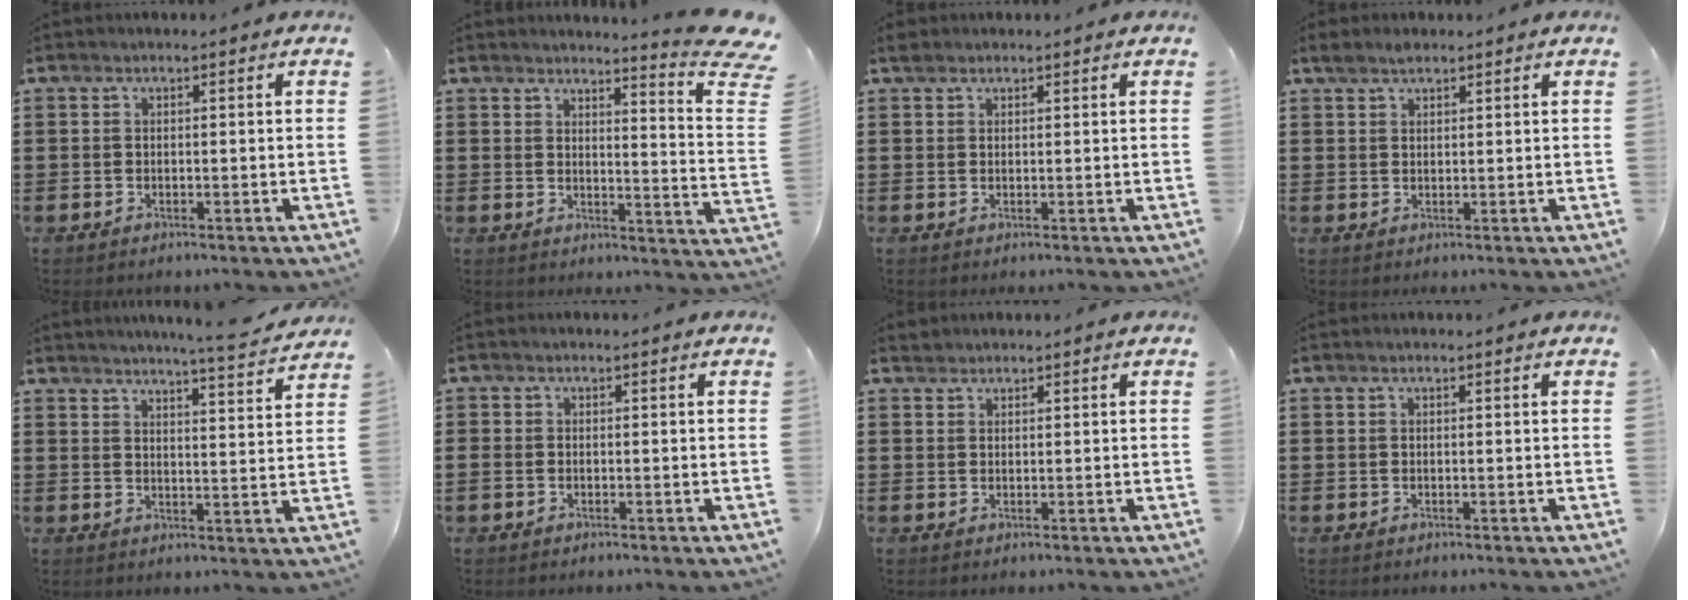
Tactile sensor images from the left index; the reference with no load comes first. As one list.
[{"total": 5.9, "force": [4.8, -0.3, 3.4], "torque": [-0.052, -0.044, 0.075]}, {"total": 1.3, "force": [1.0, 0.7, 0.4], "torque": [-0.011, 0.005, 0.019]}, {"total": 1.8, "force": [1.5, 0.9, 0.5], "torque": [-0.012, 0.002, 0.030]}, {"total": 4.9, "force": [4.6, -0.9, 1.3], "torque": [-0.035, -0.029, 0.079]}, {"total": 1.1, "force": [-0.4, 0.8, 0.6], "torque": [-0.020, 0.000, -0.011]}, {"total": 1.3, "force": [1.1, 0.6, -0.2], "torque": [0.001, 0.002, 0.024]}, {"total": 0.0}]